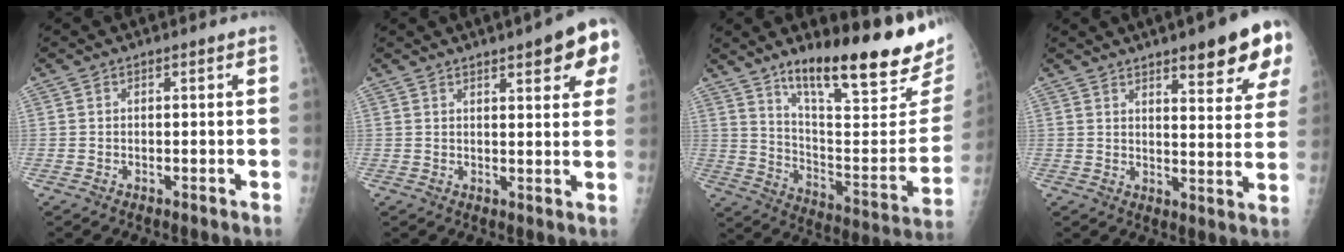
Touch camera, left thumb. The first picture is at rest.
{"total": 9.4, "force": [4.8, 2.5, 7.6], "torque": [-0.070, -0.011, 0.053]}
{"total": 26.5, "force": [17.8, 5.9, 18.8], "torque": [-0.248, -0.087, 0.278]}
{"total": 13.7, "force": [8.0, 3.4, 10.6], "torque": [-0.108, -0.036, 0.104]}